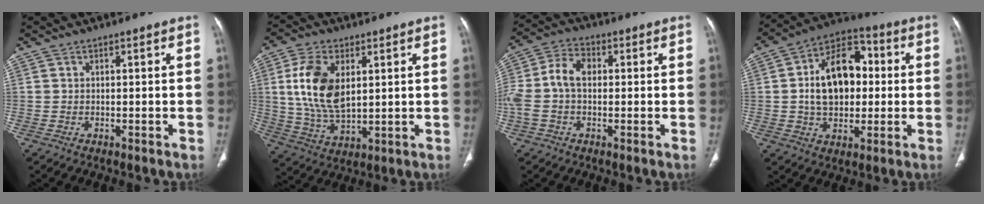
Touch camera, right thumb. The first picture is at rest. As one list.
[{"total": 13.2, "force": [3.1, 7.4, 10.5], "torque": [-0.201, -0.014, 0.065]}, {"total": 8.8, "force": [-0.1, 5.6, 6.8], "torque": [-0.151, 0.029, -0.007]}, {"total": 16.7, "force": [1.1, 11.2, 12.3], "torque": [-0.166, 0.028, 0.014]}]